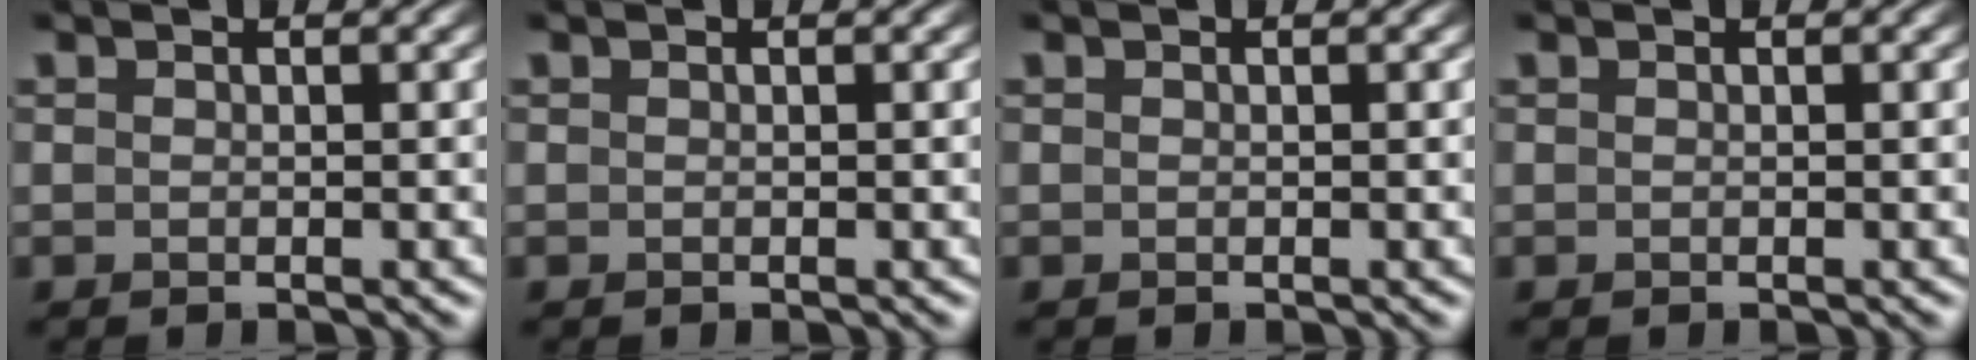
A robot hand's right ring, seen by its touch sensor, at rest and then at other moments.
{"total": 0.0}
{"total": 0.0}
{"total": 0.0}